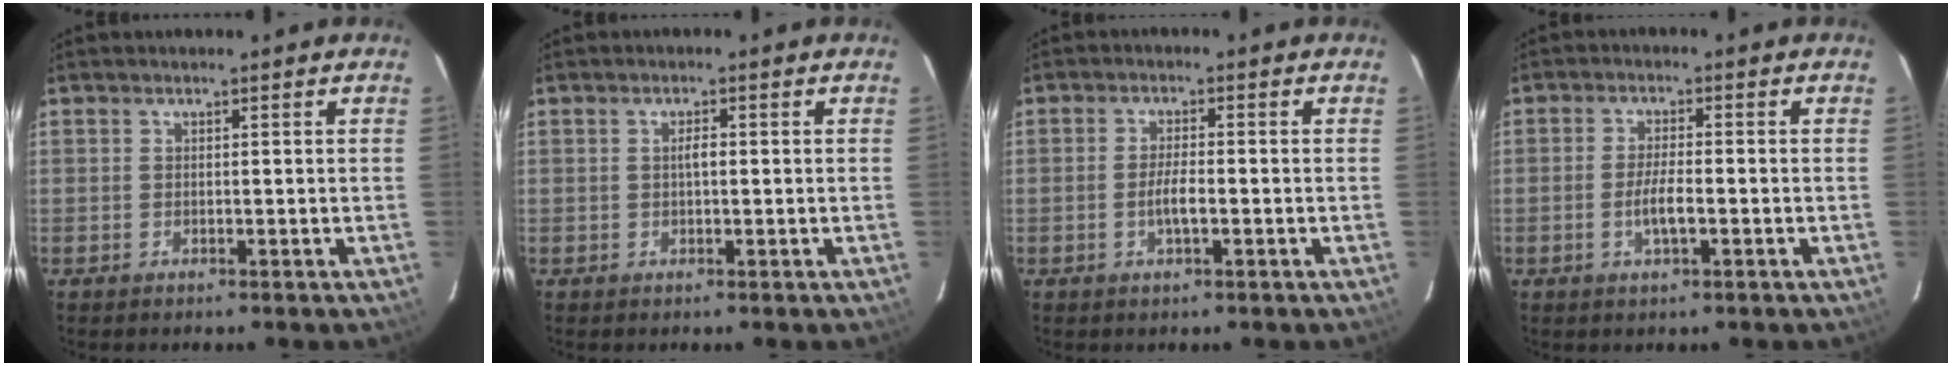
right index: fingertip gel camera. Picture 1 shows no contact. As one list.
[{"total": 1.5, "force": [0.1, 0.6, 1.4], "torque": [-0.025, 0.005, -0.001]}, {"total": 3.2, "force": [-1.0, 0.8, 3.0], "torque": [-0.058, -0.003, -0.018]}, {"total": 4.0, "force": [-1.4, 0.9, 3.7], "torque": [-0.072, -0.004, -0.024]}]